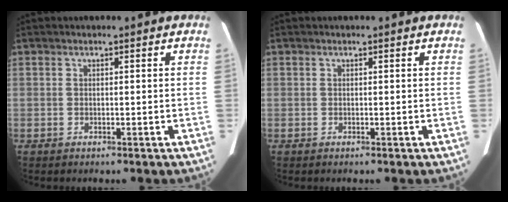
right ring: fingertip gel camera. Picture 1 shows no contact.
{"total": 0.0}